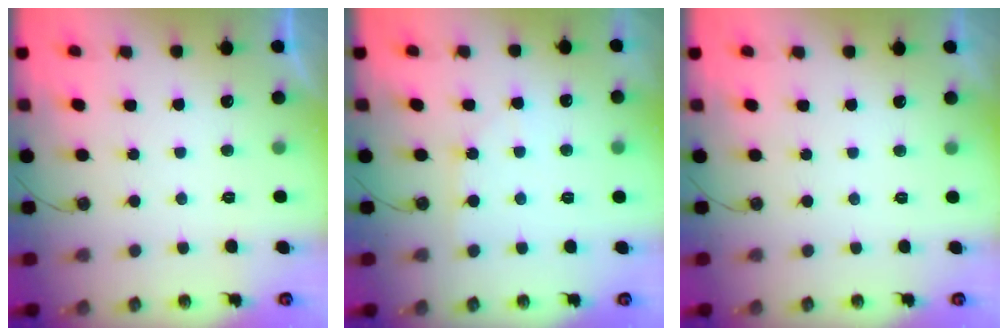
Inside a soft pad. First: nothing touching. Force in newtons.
{"total": 3.7, "press": 3.7, "slide": 0.5}
{"total": 0.0}